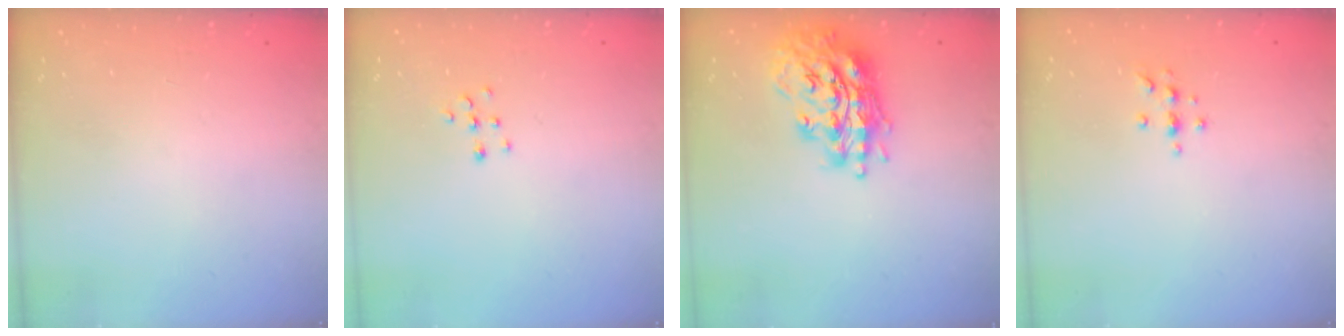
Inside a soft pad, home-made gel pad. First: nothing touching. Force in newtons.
{"total": 5.8, "press": 5.8, "slide": 0.3}
{"total": 18.7, "press": 18.7, "slide": 1.8}
{"total": 4.7, "press": 4.7, "slide": 0.6}